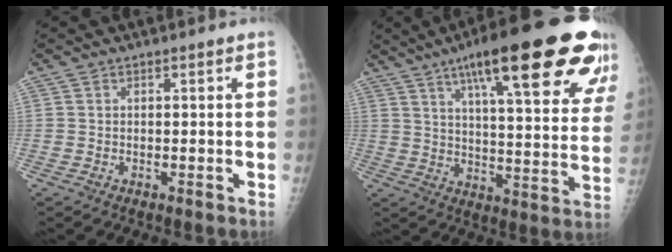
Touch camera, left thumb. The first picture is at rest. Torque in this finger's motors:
{"motor_torque": [2.82, 0.72, 1.88, -0.88, 0.21]}